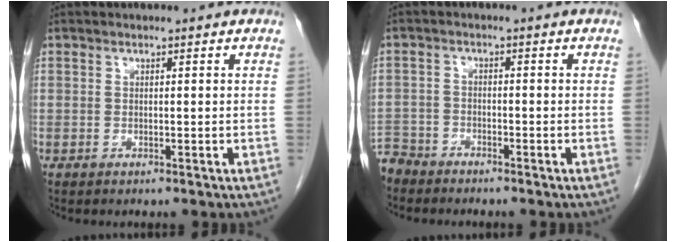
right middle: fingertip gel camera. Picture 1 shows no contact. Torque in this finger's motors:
{"motor_torque": [1.03, -0.84, 0.45, 0.02]}